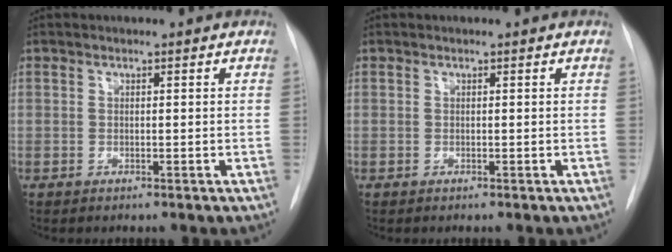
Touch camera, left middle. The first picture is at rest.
{"total": 0.0}